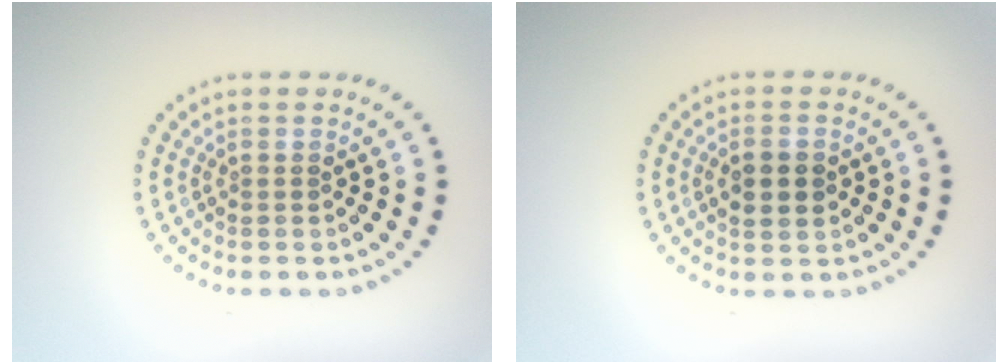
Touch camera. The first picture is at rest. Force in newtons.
{"total": 2.4, "press": 2.4, "slide": 0.1}